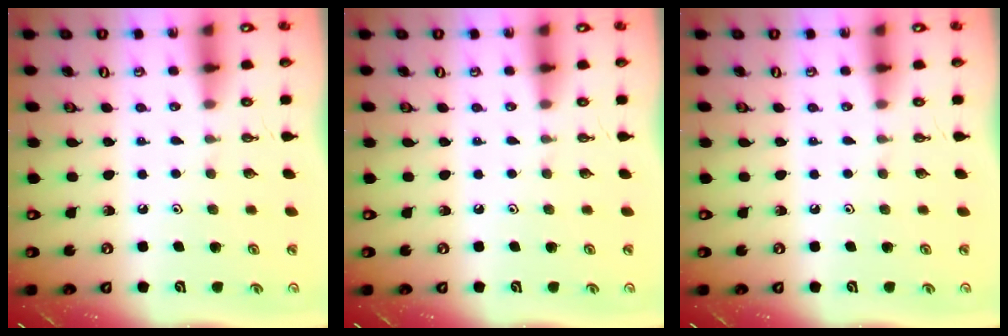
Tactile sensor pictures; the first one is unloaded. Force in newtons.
{"total": 0.0}
{"total": 0.0}